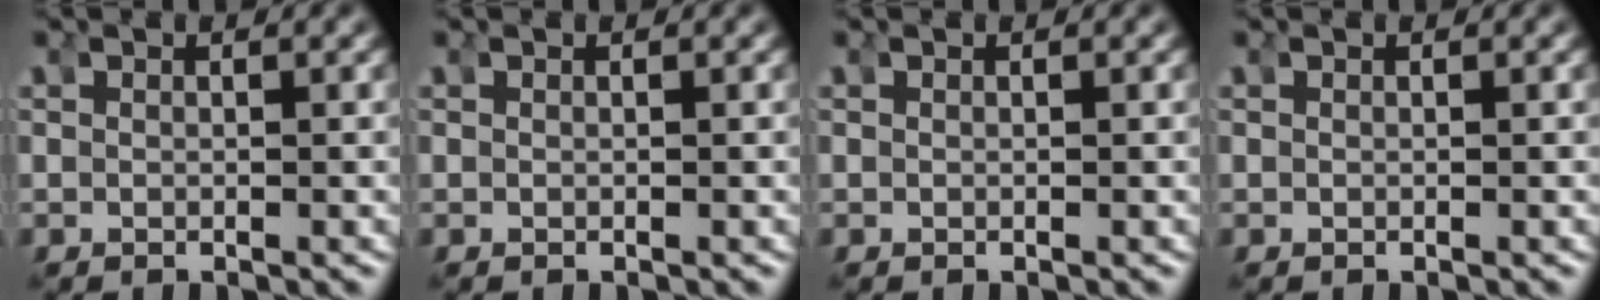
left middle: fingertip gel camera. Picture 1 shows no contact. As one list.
[{"total": 0.0}, {"total": 0.0}, {"total": 0.0}]